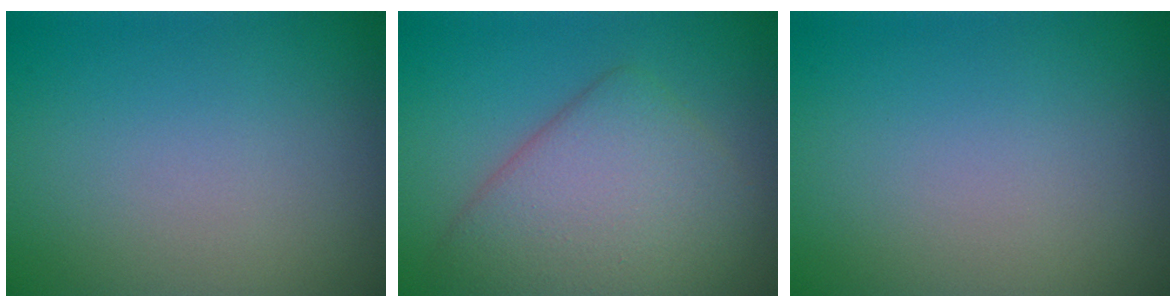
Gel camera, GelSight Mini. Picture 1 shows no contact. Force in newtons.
{"total": 6.3, "press": 6.3, "slide": 0.2}
{"total": 0.0}